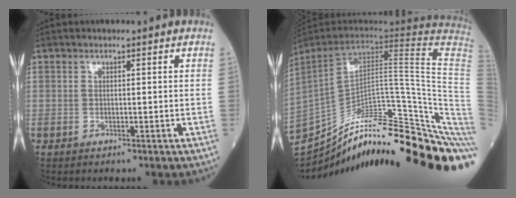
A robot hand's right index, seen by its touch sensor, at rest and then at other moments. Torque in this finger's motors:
{"motor_torque": [1.04, -1.10, 0.59, 0.05]}